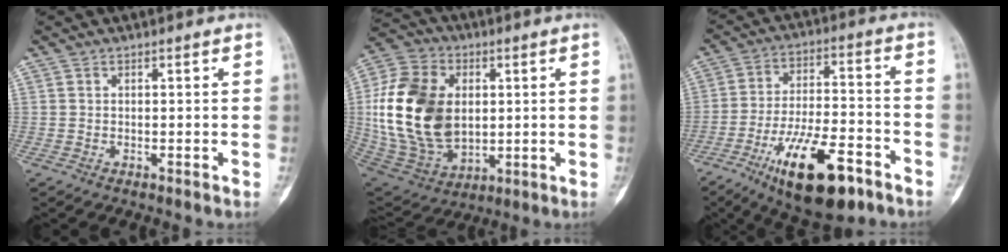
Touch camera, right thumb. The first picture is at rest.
{"total": 23.3, "force": [1.9, 16.1, 16.8], "torque": [-0.325, -0.007, 0.051]}
{"total": 18.4, "force": [-10.0, 7.0, 13.8], "torque": [-0.222, 0.057, -0.158]}